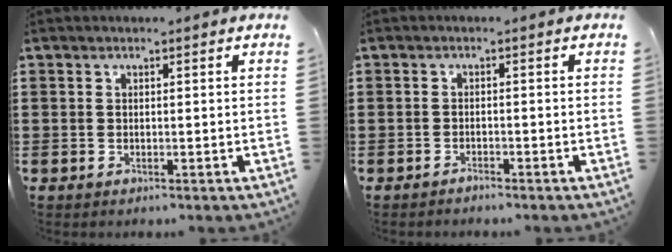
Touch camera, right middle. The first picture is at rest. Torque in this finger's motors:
{"motor_torque": [0.22, 0.34, -0.02, 0.00]}